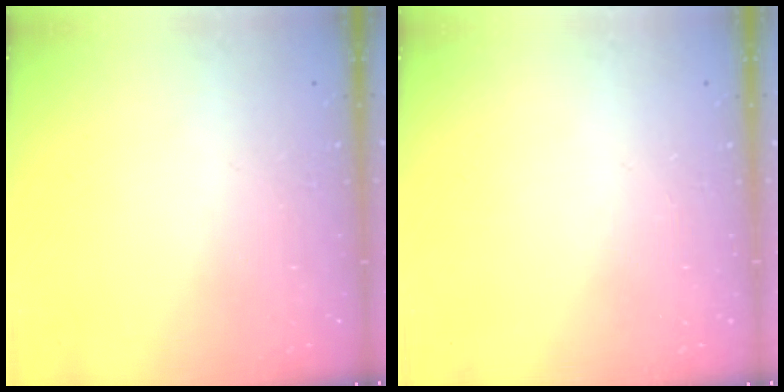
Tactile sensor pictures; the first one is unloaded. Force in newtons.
{"total": 0.0}